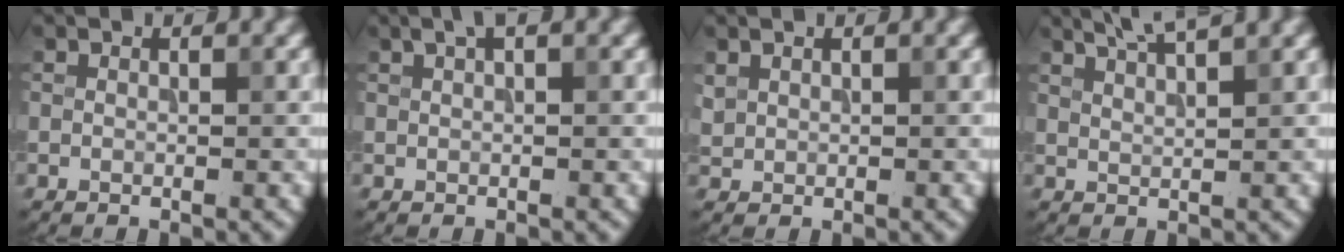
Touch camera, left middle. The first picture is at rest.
{"total": 1.3, "force": [0.8, 0.3, 1.0], "torque": [-0.017, 0.006, 0.015]}
{"total": 0.8, "force": [0.5, 0.6, 0.2], "torque": [-0.005, -0.001, 0.015]}
{"total": 4.2, "force": [3.3, 1.0, 2.4], "torque": [-0.015, 0.023, 0.025]}